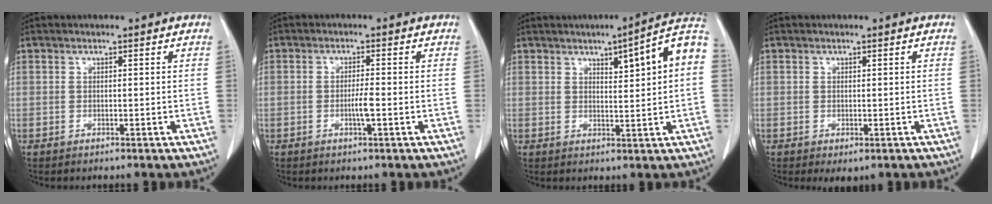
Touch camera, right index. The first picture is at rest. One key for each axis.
{"total": 2.5, "fx": -0.8, "fy": 0.0, "fz": 2.4, "tx": -0.046, "ty": -0.002, "tz": -0.014}
{"total": 9.5, "fx": 2.4, "fy": 0.7, "fz": 9.1, "tx": -0.125, "ty": 0.019, "tz": 0.030}
{"total": 1.5, "fx": -0.7, "fy": 0.9, "fz": 1.0, "tx": -0.010, "ty": -0.002, "tz": -0.002}